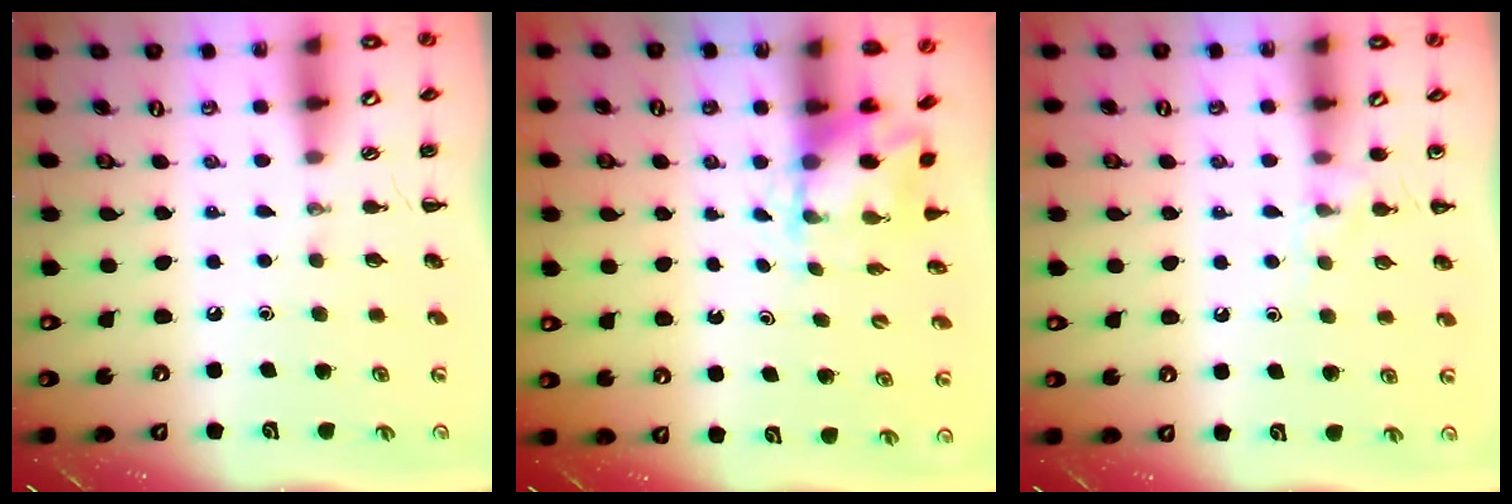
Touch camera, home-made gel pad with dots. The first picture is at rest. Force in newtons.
{"total": 2.7, "press": 2.5, "slide": 0.9}
{"total": 6.3, "press": 5.9, "slide": 2.3}